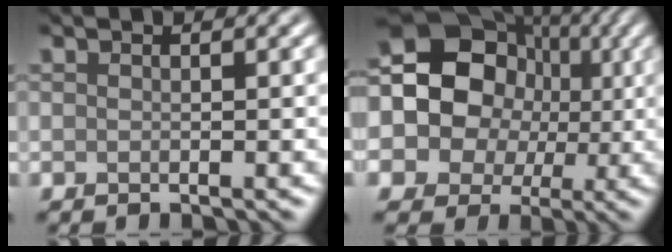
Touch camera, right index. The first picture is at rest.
{"total": 13.8, "force": [0.3, 12.0, 6.9], "torque": [-0.141, 0.024, -0.019]}